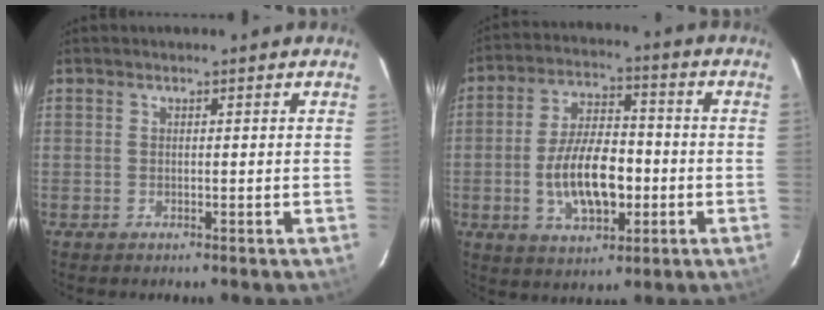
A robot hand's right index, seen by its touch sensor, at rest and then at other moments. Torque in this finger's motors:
{"motor_torque": [1.22, -0.92, 0.54, 0.20]}